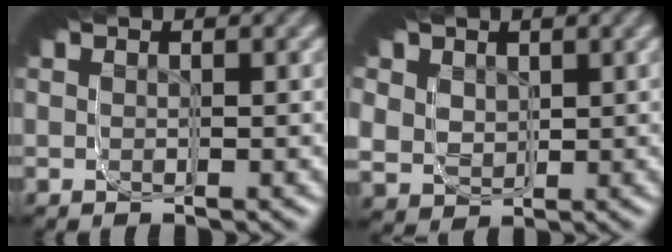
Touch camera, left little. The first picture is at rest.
{"total": 7.3, "force": [1.5, 6.7, 2.6], "torque": [-0.070, -0.006, 0.015]}